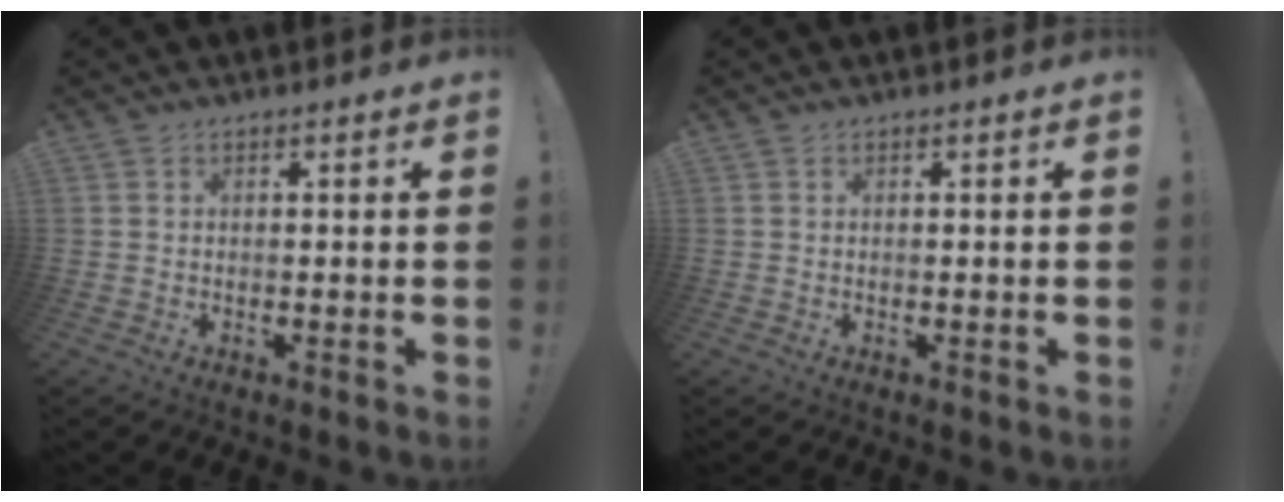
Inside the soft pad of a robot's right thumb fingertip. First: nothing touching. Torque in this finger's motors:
{"motor_torque": [-0.02, 0.10, -0.08, 0.04, 0.02]}